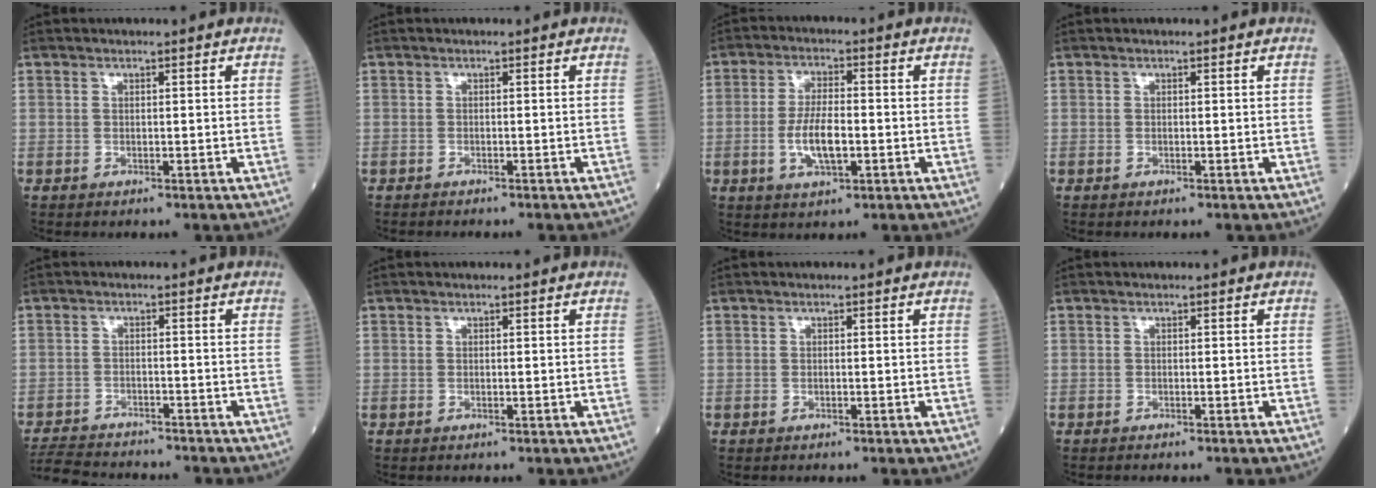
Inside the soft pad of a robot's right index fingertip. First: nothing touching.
{"total": 2.8, "force": [-2.5, 0.1, 1.1], "torque": [-0.014, -0.002, -0.032]}
{"total": 6.8, "force": [-1.5, 2.1, 6.3], "torque": [-0.130, 0.000, -0.027]}
{"total": 0.0}
{"total": 9.3, "force": [-8.9, 1.6, 2.2], "torque": [-0.039, -0.005, -0.142]}
{"total": 0.0}
{"total": 0.0}
{"total": 1.2, "force": [-1.1, -0.1, 0.5], "torque": [-0.003, 0.001, -0.015]}